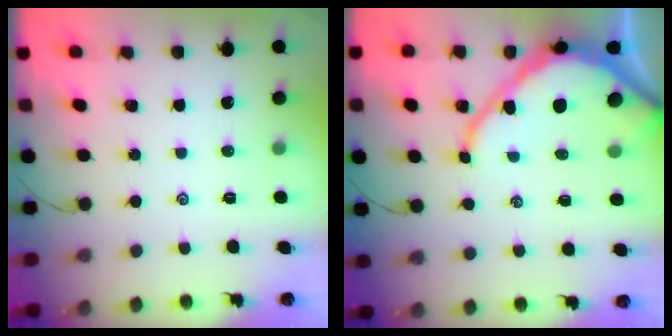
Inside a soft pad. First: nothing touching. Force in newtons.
{"total": 12.9, "press": 12.9, "slide": 1.1}